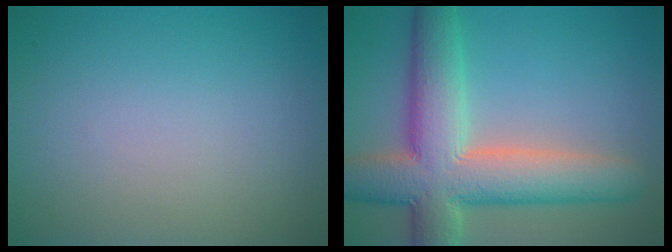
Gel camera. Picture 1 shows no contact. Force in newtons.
{"total": 10.4, "press": 10.4, "slide": 1.0}